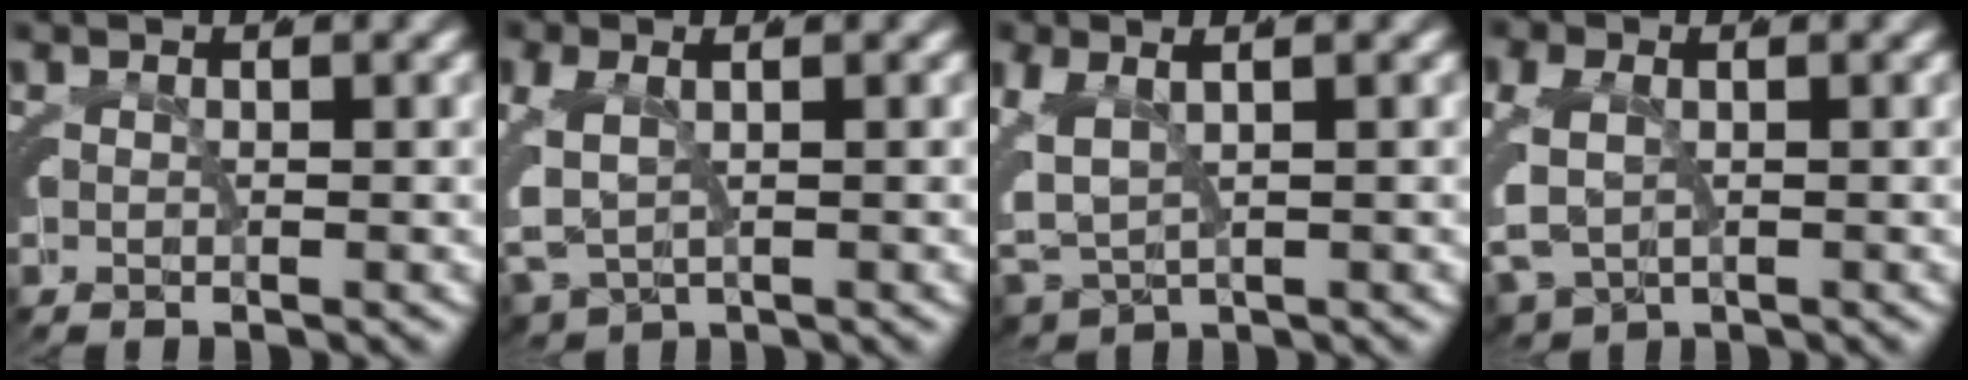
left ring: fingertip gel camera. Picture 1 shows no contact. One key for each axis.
{"total": 6.6, "fx": -1.1, "fy": 5.7, "fz": 3.0, "tx": -0.091, "ty": -0.028, "tz": -0.010}
{"total": 6.9, "fx": -0.8, "fy": 5.9, "fz": 3.6, "tx": -0.095, "ty": -0.027, "tz": -0.004}
{"total": 6.9, "fx": -1.7, "fy": 6.1, "fz": 2.8, "tx": -0.086, "ty": -0.033, "tz": -0.017}